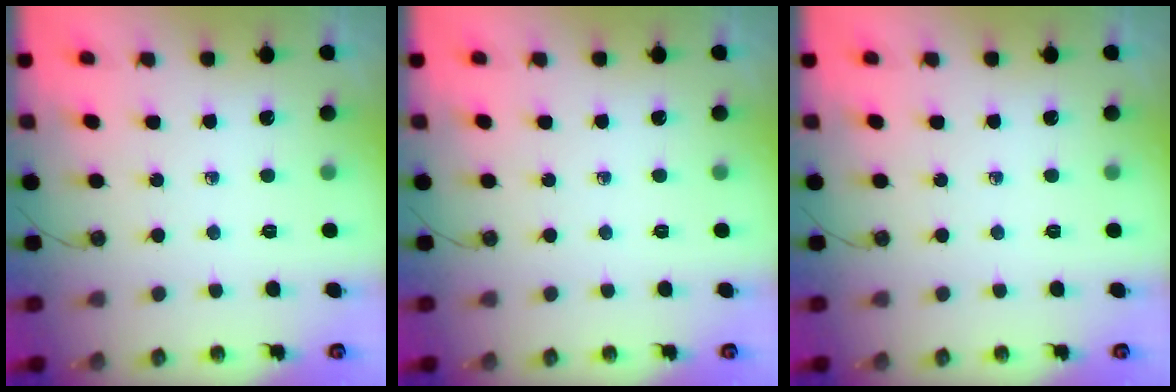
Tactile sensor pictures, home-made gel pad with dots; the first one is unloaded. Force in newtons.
{"total": 0.0}
{"total": 0.0}